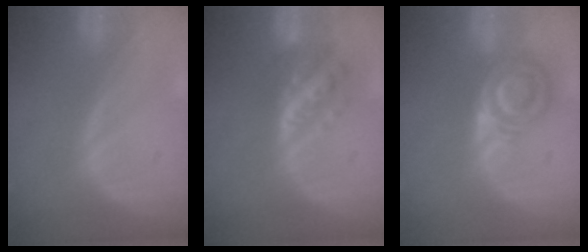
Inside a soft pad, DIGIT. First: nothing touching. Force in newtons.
{"total": 5.8, "press": 5.3, "slide": 2.5}
{"total": 5.9, "press": 5.9, "slide": 0.8}